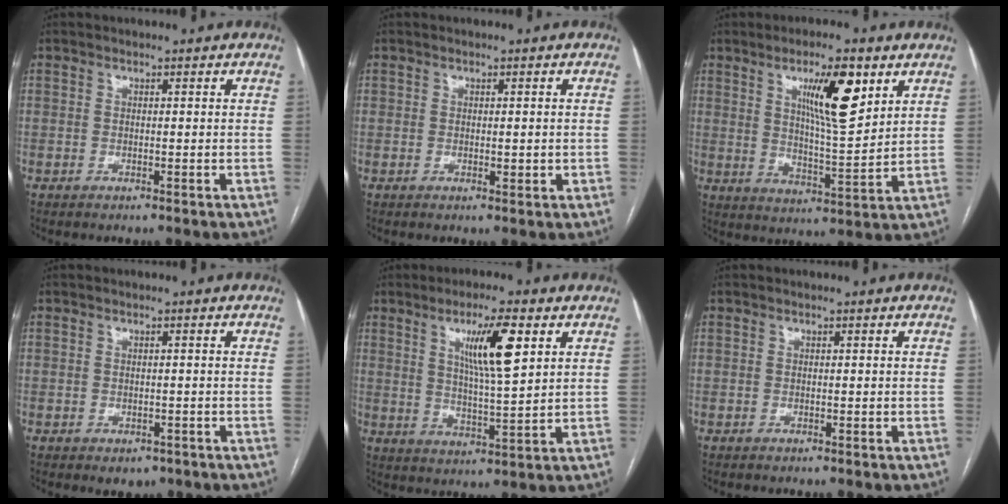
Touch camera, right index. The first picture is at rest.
{"total": 1.4, "force": [0.0, 0.6, 1.2], "torque": [-0.021, 0.001, 0.004]}
{"total": 10.9, "force": [5.2, 1.8, 9.4], "torque": [-0.158, -0.003, 0.087]}
{"total": 2.4, "force": [-1.3, 1.7, 1.1], "torque": [-0.005, 0.002, -0.007]}
{"total": 9.4, "force": [3.9, 0.7, 8.5], "torque": [-0.150, -0.002, 0.068]}
{"total": 0.0}